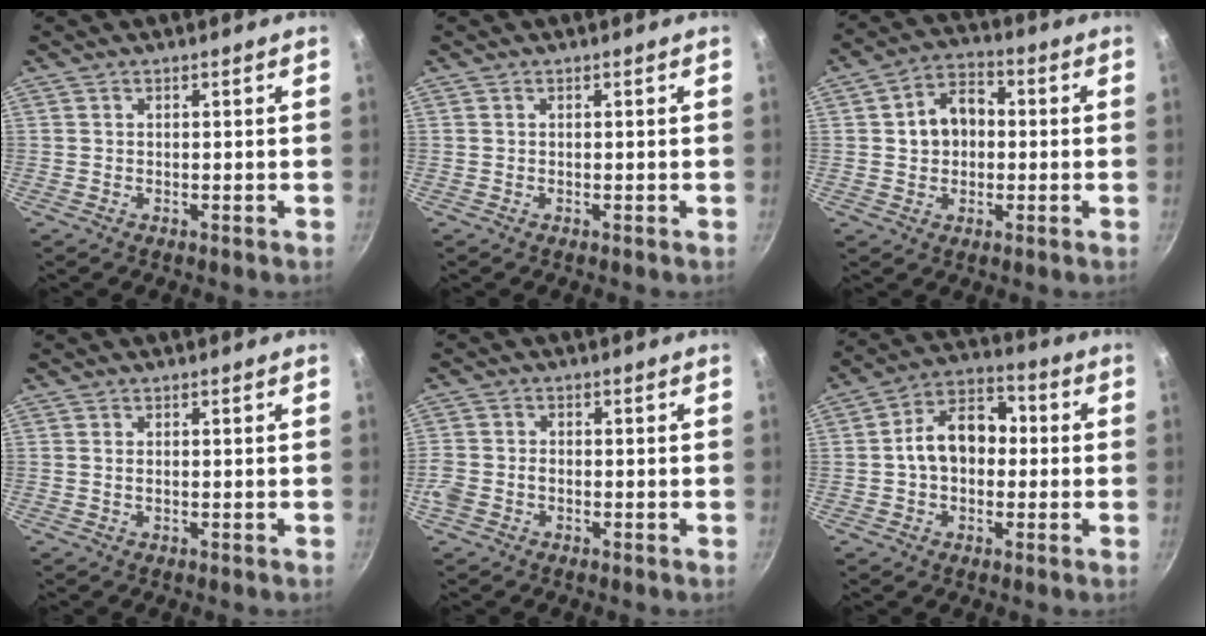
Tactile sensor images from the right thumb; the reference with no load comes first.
{"total": 0.0}
{"total": 8.8, "force": [0.6, 6.6, 5.7], "torque": [-0.060, 0.018, 0.001]}
{"total": 0.8, "force": [0.1, 0.4, 0.6], "torque": [-0.013, 0.000, 0.000]}
{"total": 4.3, "force": [-1.9, 3.1, 2.2], "torque": [-0.051, 0.014, -0.044]}
{"total": 11.9, "force": [0.0, 8.5, 8.4], "torque": [-0.098, 0.039, -0.016]}